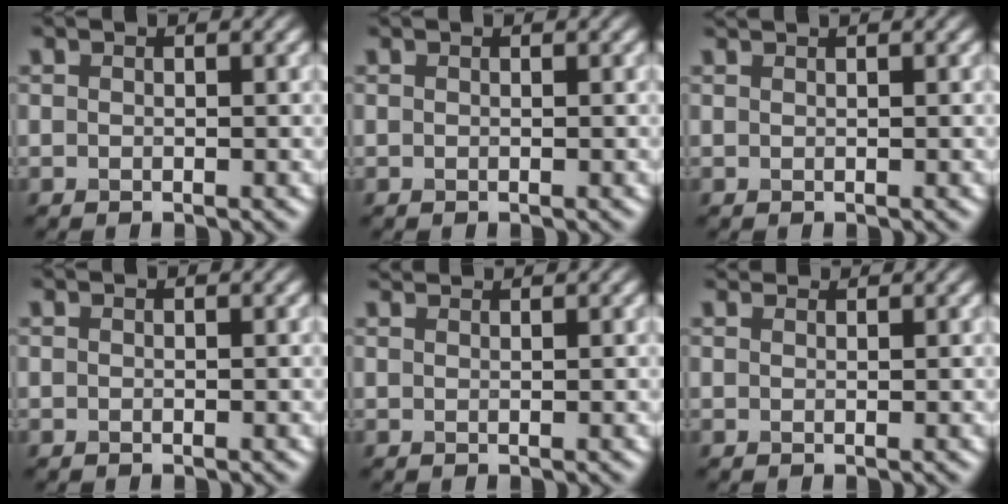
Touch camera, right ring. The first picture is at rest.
{"total": 0.0}
{"total": 0.7, "force": [0.6, 0.1, 0.3], "torque": [-0.002, -0.003, 0.005]}
{"total": 0.0}
{"total": 1.6, "force": [1.5, 0.1, 0.4], "torque": [-0.010, 0.001, 0.017]}
{"total": 1.8, "force": [1.7, 0.3, 0.5], "torque": [-0.017, -0.002, 0.019]}